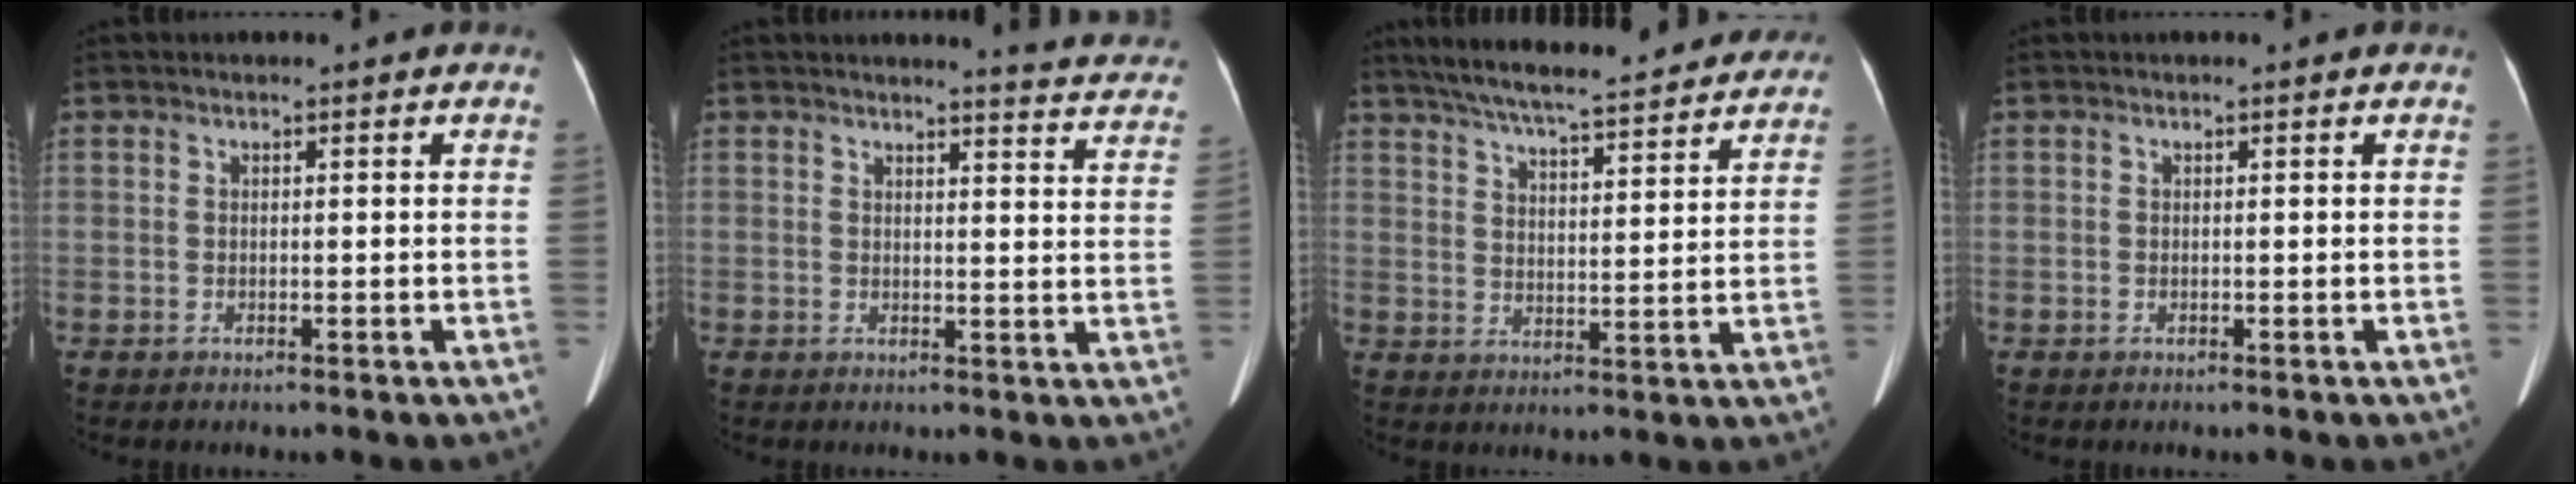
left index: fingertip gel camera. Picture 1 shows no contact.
{"total": 9.7, "force": [9.6, 0.5, 1.6], "torque": [-0.003, -0.053, 0.082]}
{"total": 22.7, "force": [20.1, 3.6, 9.9], "torque": [-0.164, 0.019, 0.269]}
{"total": 0.0}